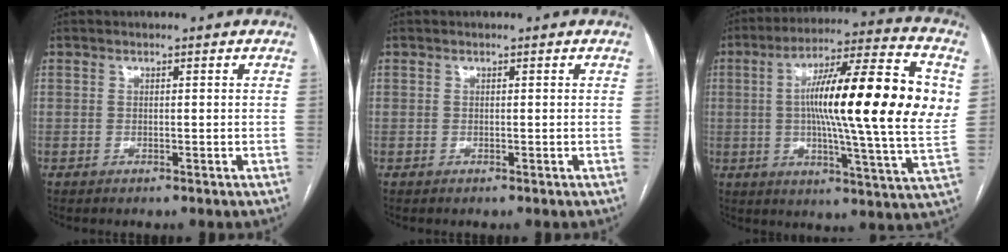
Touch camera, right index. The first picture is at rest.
{"total": 0.0}
{"total": 24.1, "force": [3.3, 1.6, 23.8], "torque": [-0.333, 0.022, 0.034]}